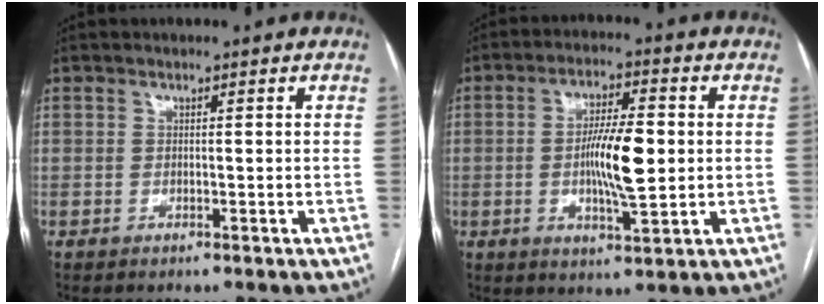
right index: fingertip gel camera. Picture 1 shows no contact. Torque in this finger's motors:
{"motor_torque": [0.38, -0.07, 0.27, 0.08]}